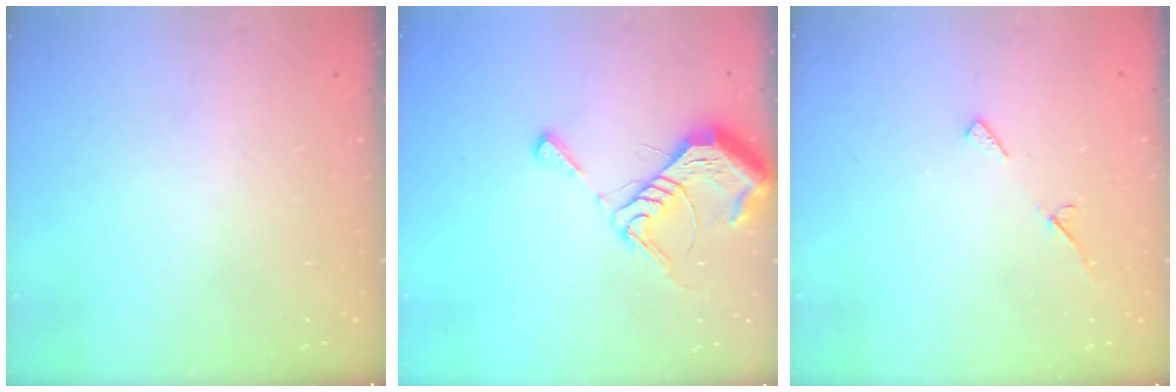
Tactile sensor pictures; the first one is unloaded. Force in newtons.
{"total": 10.0, "press": 9.9, "slide": 1.3}
{"total": 5.5, "press": 5.5, "slide": 0.6}